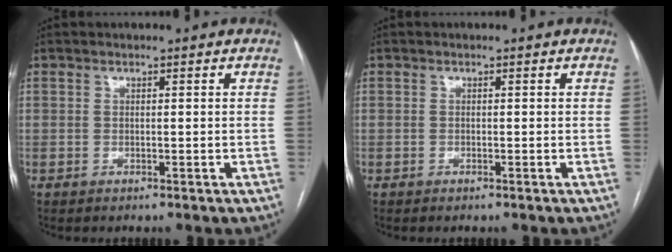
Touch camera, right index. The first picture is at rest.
{"total": 0.0}